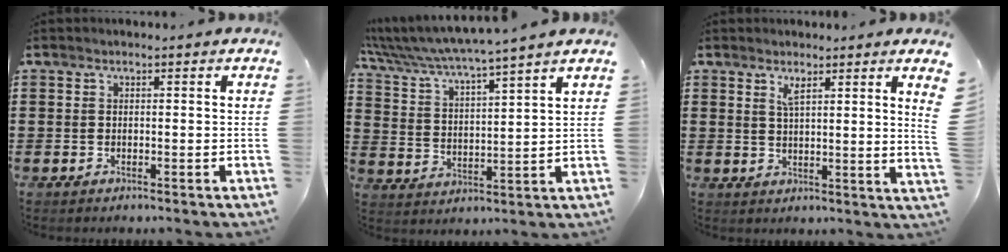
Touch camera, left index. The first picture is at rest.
{"total": 4.6, "force": [4.2, -1.0, 1.5], "torque": [-0.051, -0.034, 0.066]}
{"total": 3.4, "force": [2.4, -0.7, 2.4], "torque": [-0.049, -0.011, 0.038]}